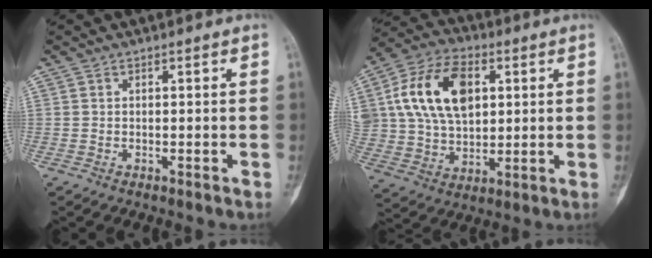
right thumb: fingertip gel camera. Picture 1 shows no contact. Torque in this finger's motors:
{"motor_torque": [1.10, 2.61, 0.76, -0.32, 0.47]}